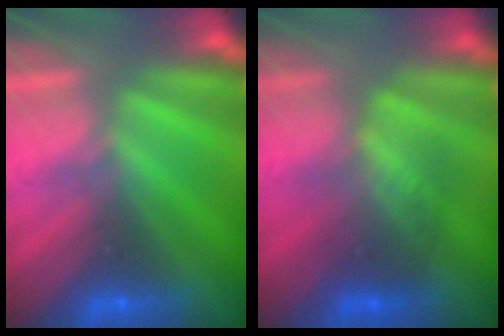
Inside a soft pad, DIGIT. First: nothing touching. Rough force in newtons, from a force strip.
{"total": 3.9}